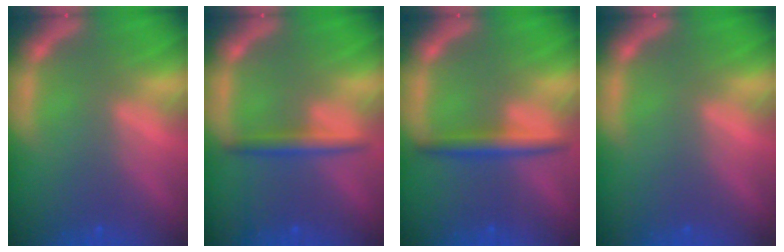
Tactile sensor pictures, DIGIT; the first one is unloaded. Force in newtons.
{"total": 2.4}
{"total": 3.0}
{"total": 0.0}